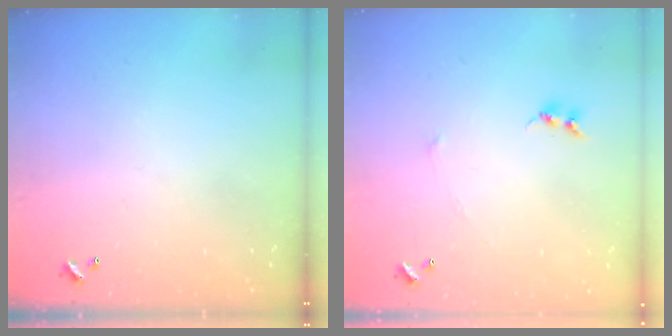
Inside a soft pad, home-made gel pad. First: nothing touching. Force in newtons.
{"total": 6.5, "press": 6.5, "slide": 0.3}